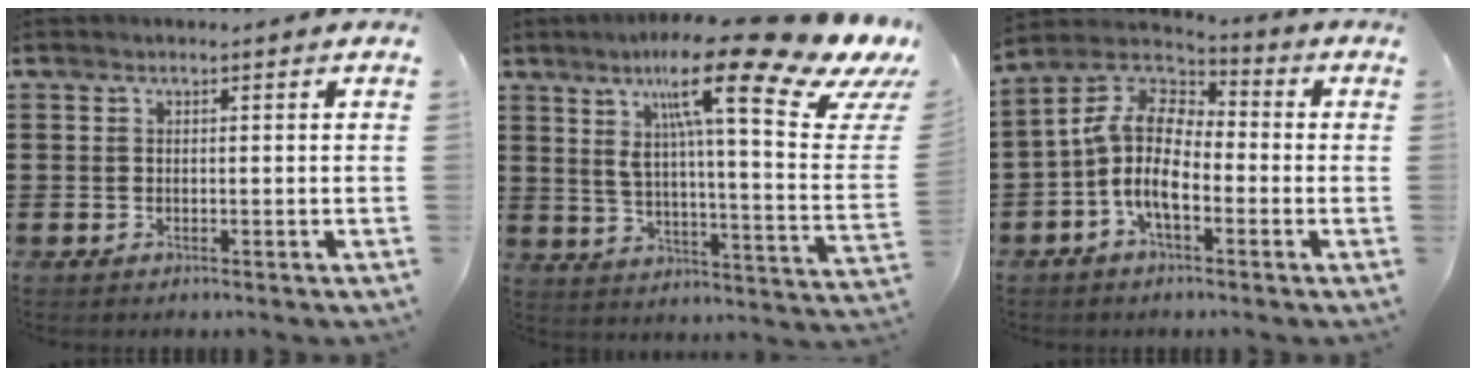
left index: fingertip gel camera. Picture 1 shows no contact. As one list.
[{"total": 18.8, "force": [11.7, 1.2, 14.7], "torque": [-0.270, -0.060, 0.174]}, {"total": 9.7, "force": [-3.1, 4.9, 7.8], "torque": [-0.204, -0.014, -0.077]}]